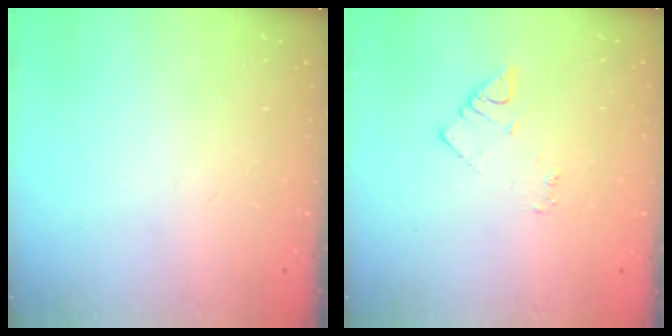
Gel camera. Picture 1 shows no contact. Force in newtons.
{"total": 2.9, "press": 2.9, "slide": 0.3}